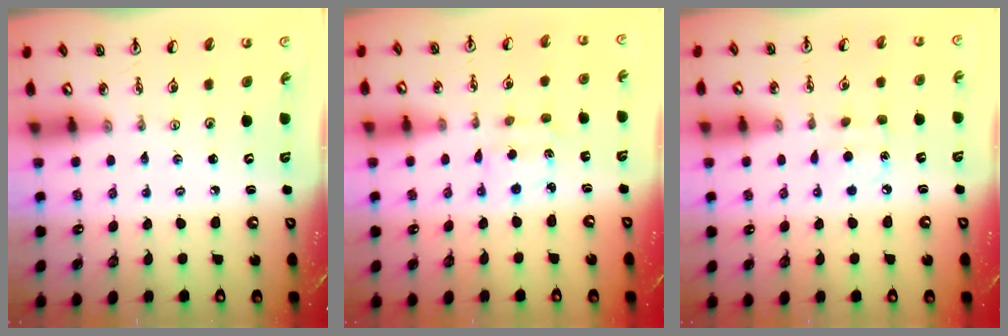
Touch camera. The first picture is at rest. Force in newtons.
{"total": 2.2, "press": 2.1, "slide": 0.6}
{"total": 6.6, "press": 6.6, "slide": 0.7}